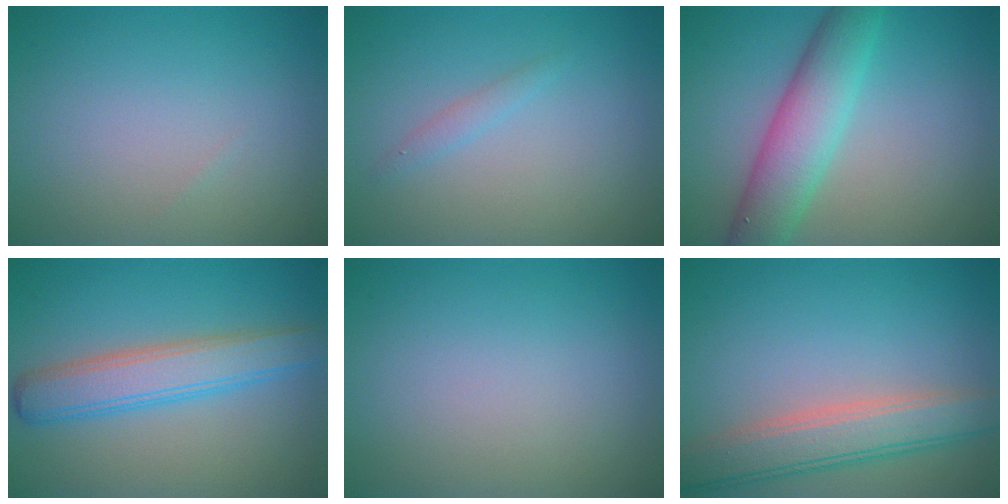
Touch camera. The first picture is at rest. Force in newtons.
{"total": 0.9, "press": 0.9, "slide": 0.1}
{"total": 6.1, "press": 6.1, "slide": 0.4}
{"total": 5.0, "press": 5.0, "slide": 0.2}
{"total": 0.0}
{"total": 5.1, "press": 5.1, "slide": 0.3}